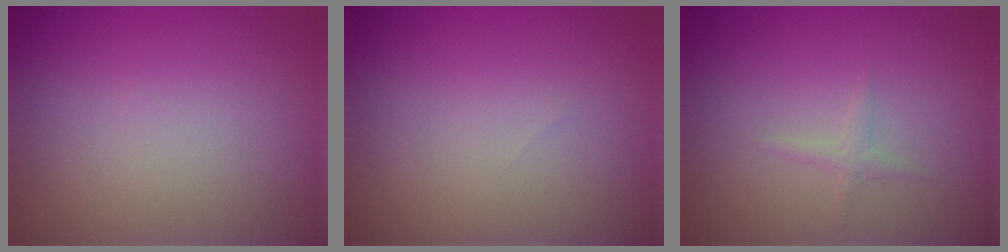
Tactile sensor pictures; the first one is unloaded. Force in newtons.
{"total": 0.0}
{"total": 0.8, "press": 0.8, "slide": 0.1}